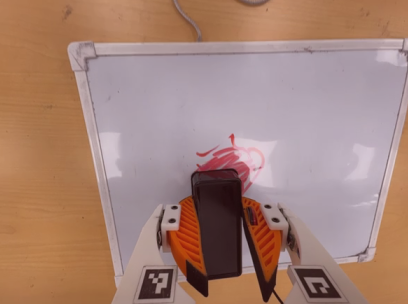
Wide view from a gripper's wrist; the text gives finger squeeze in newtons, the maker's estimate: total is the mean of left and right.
{"total": 14.1, "left": 16.3, "right": 12.0}